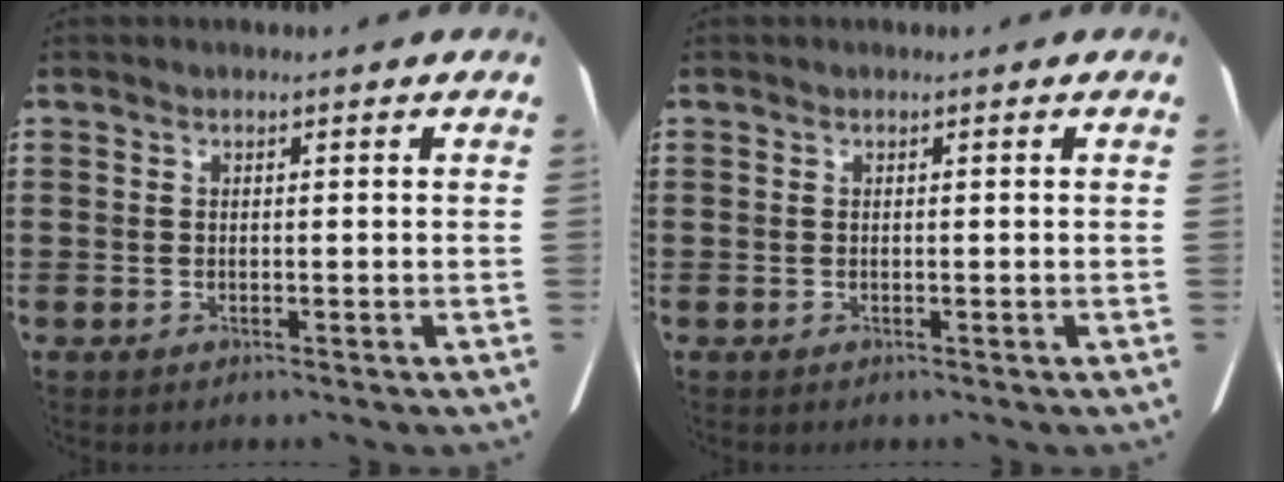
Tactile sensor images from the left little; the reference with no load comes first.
{"total": 0.0}